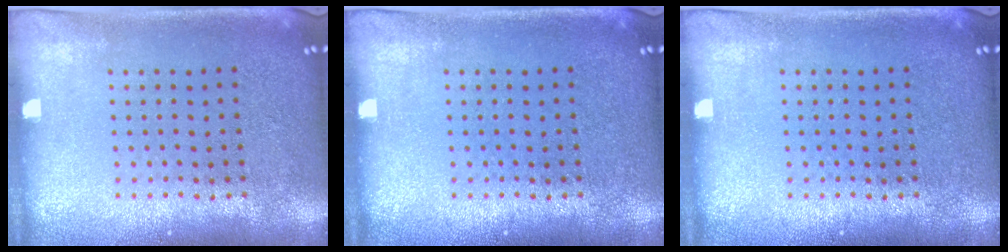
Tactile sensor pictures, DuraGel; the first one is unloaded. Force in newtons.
{"total": 0.0}
{"total": 0.0}